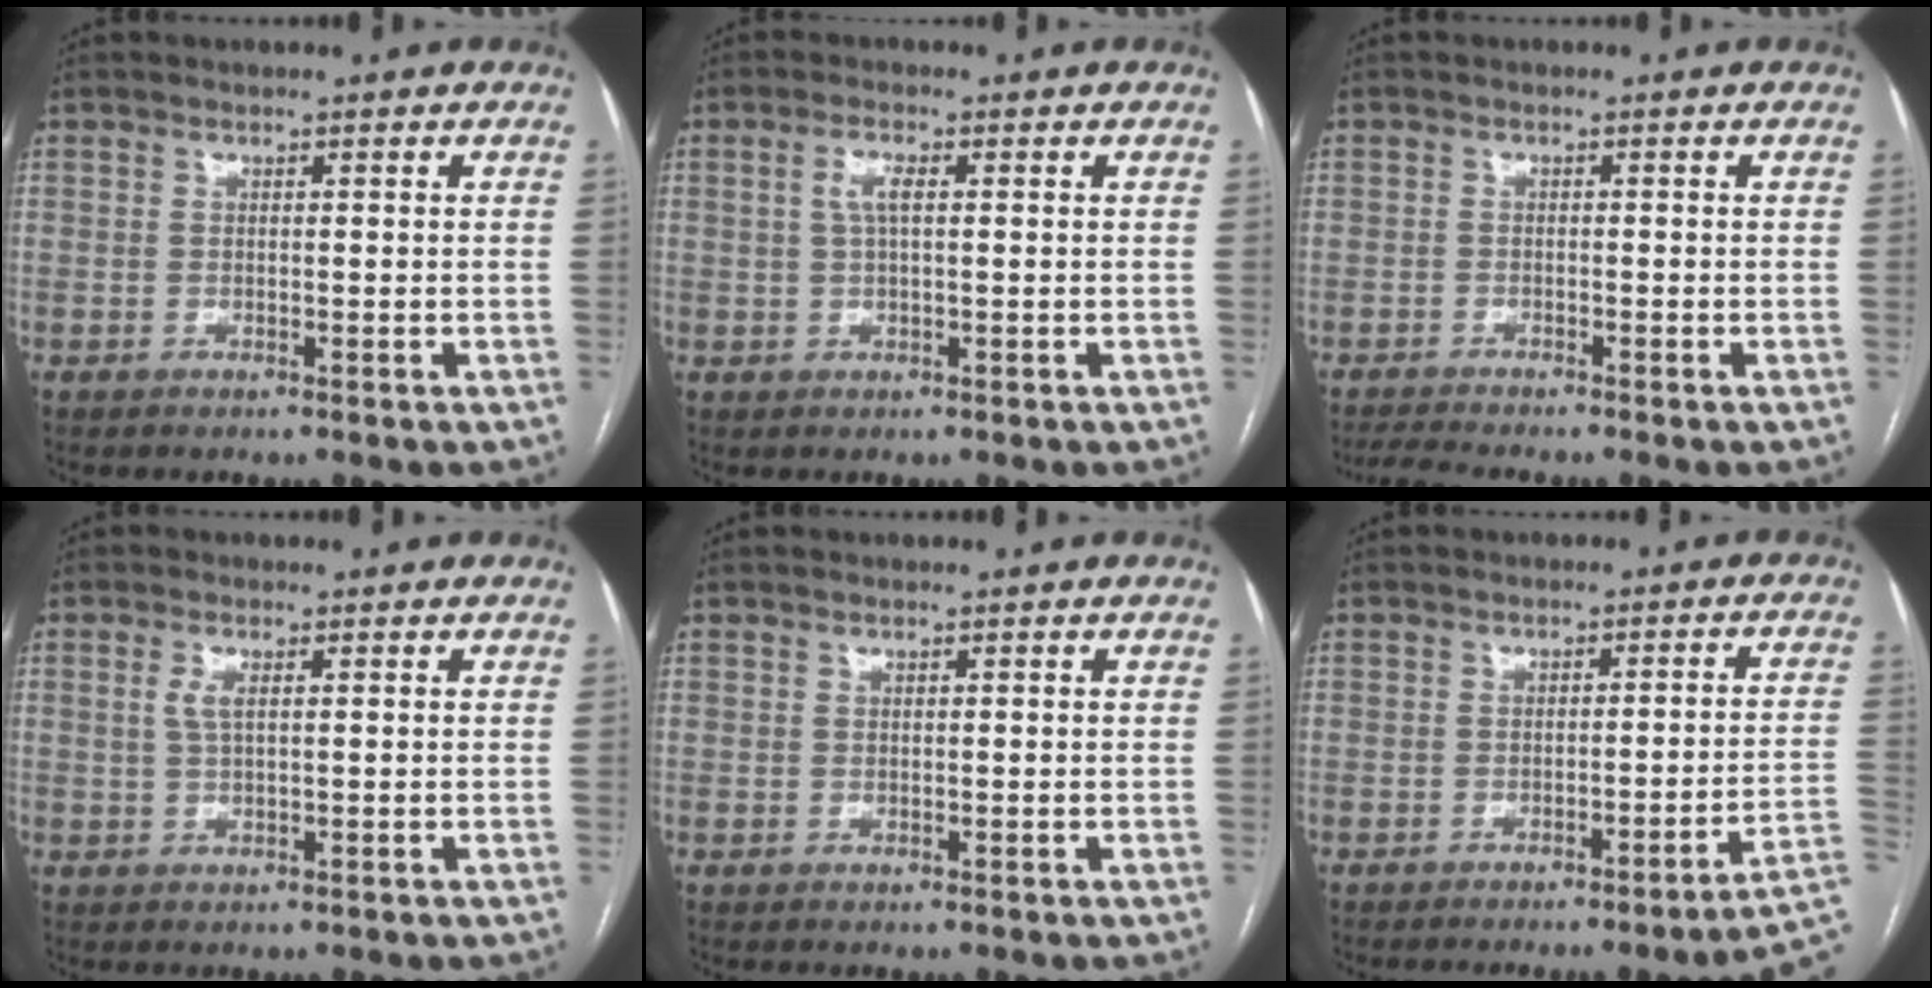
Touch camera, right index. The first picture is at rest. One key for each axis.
{"total": 2.7, "fx": 0.6, "fy": 0.7, "fz": 2.6, "tx": -0.054, "ty": 0.006, "tz": 0.012}
{"total": 2.7, "fx": -2.5, "fy": -0.6, "fz": 0.5, "tx": -0.020, "ty": -0.017, "tz": -0.050}
{"total": 2.2, "fx": 0.6, "fy": 0.6, "fz": 2.0, "tx": -0.047, "ty": 0.000, "tz": 0.014}
{"total": 0.0}
{"total": 9.2, "fx": -5.6, "fy": -0.9, "fz": 7.3, "tx": -0.061, "ty": 0.009, "tz": -0.073}